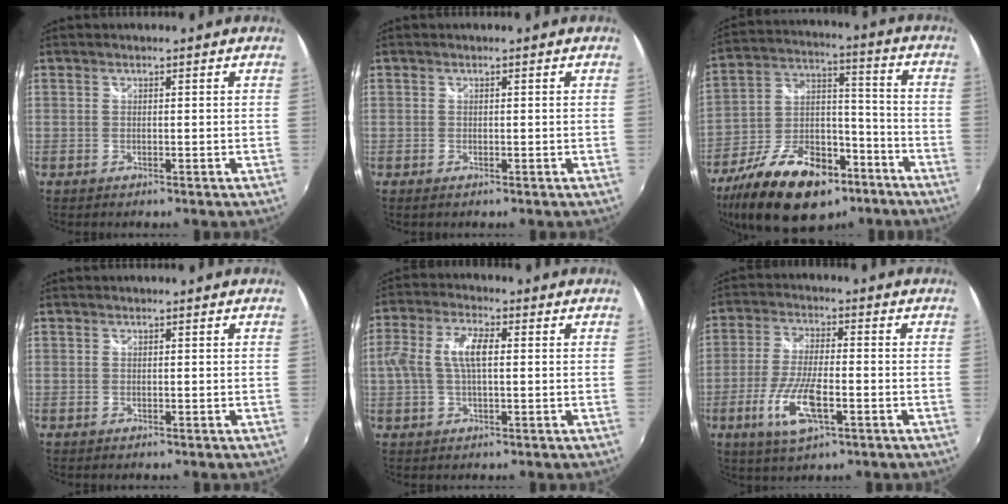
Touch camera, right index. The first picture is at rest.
{"total": 0.0}
{"total": 23.5, "force": [-14.3, 12.2, 14.1], "torque": [-0.276, 0.000, -0.227]}
{"total": 0.0}
{"total": 7.8, "force": [0.5, 3.0, 7.1], "torque": [-0.146, 0.012, 0.011]}
{"total": 10.7, "force": [-4.1, 3.2, 9.3], "torque": [-0.196, -0.013, -0.077]}